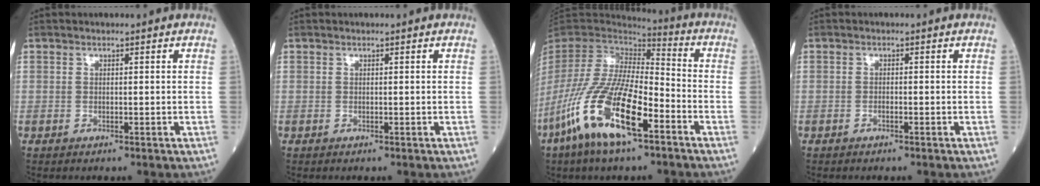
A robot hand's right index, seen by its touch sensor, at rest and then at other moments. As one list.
[{"total": 0.0}, {"total": 18.0, "force": [-8.8, 4.5, 15.0], "torque": [-0.323, -0.027, -0.166]}, {"total": 0.6, "force": [-0.4, 0.1, 0.5], "torque": [-0.007, 0.002, -0.007]}]